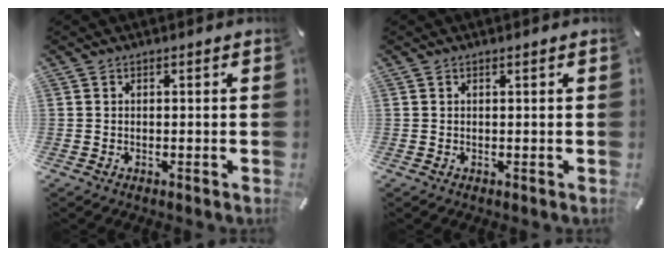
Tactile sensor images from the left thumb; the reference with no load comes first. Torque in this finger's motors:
{"motor_torque": [0.18, -0.02, -0.07, -0.27, -0.03]}